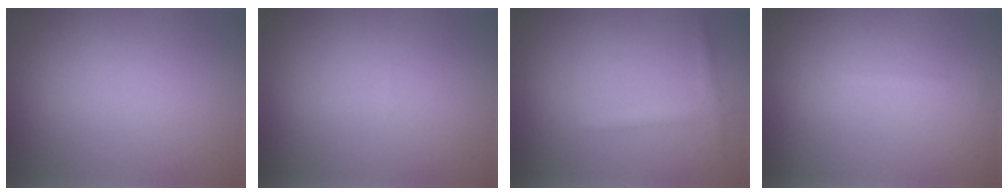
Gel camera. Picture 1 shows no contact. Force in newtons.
{"total": 0.0}
{"total": 1.1, "press": 1.1, "slide": 0.0}
{"total": 0.5, "press": 0.5, "slide": 0.0}